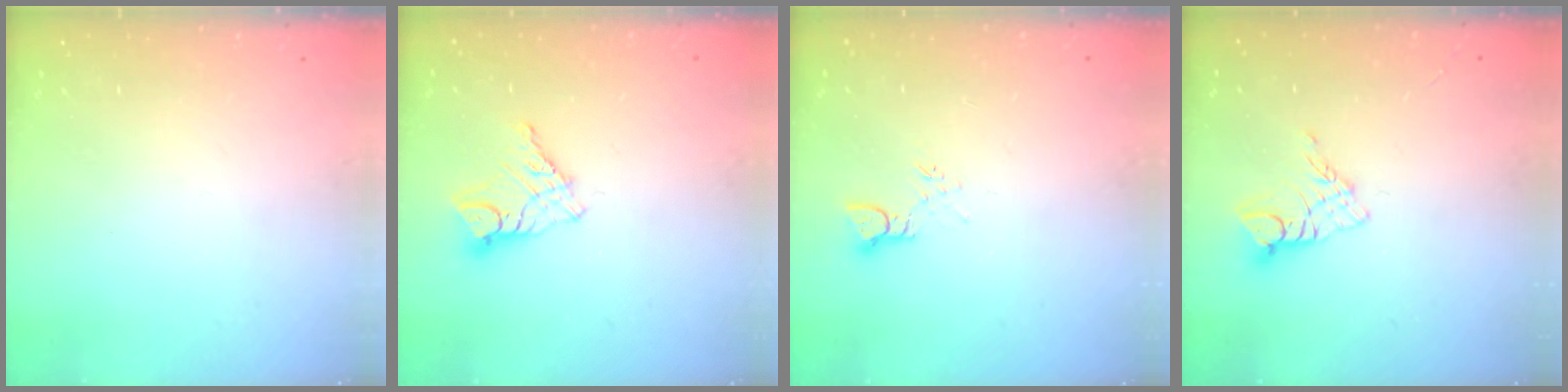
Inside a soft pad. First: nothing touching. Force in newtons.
{"total": 9.7, "press": 9.7, "slide": 0.6}
{"total": 2.6, "press": 2.6, "slide": 0.2}
{"total": 7.7, "press": 7.7, "slide": 0.7}